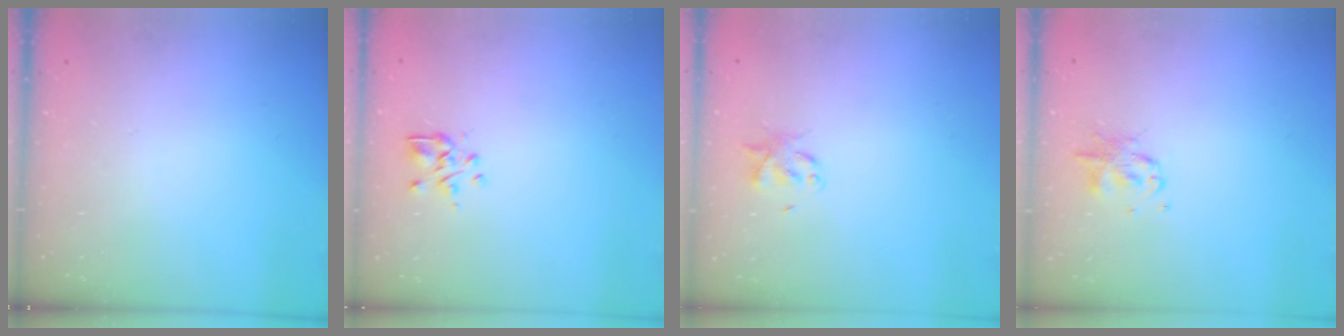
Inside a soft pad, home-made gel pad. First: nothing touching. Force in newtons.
{"total": 2.9, "press": 2.7, "slide": 1.0}
{"total": 2.1, "press": 2.1, "slide": 0.4}
{"total": 2.9, "press": 2.8, "slide": 0.4}